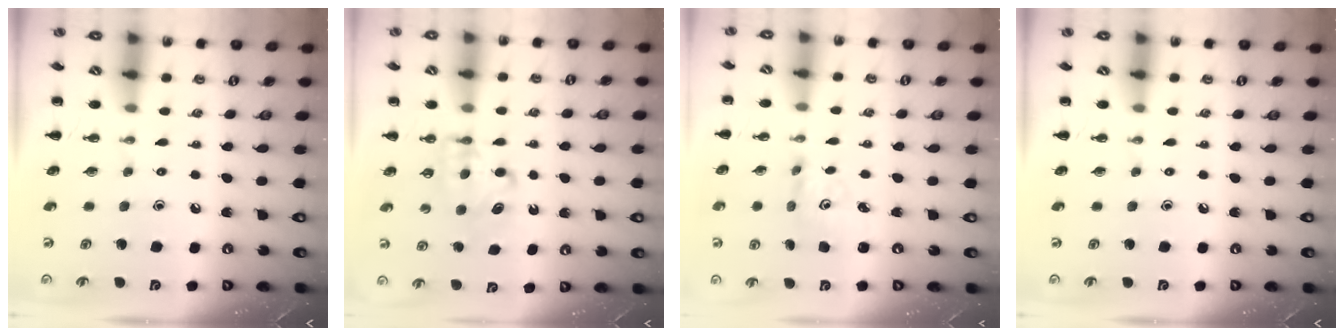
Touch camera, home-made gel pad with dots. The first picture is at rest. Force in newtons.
{"total": 6.0, "press": 6.0, "slide": 0.7}
{"total": 1.9, "press": 1.8, "slide": 0.6}
{"total": 0.0}